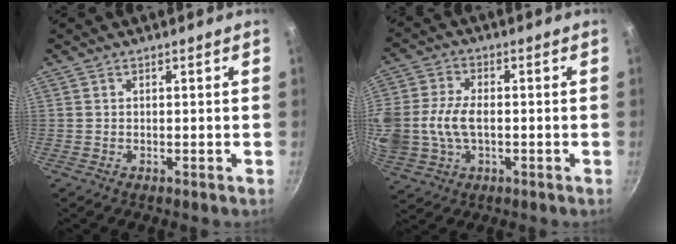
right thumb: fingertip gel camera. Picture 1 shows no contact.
{"total": 15.1, "force": [-1.0, 10.5, 10.9], "torque": [-0.251, 0.018, -0.019]}